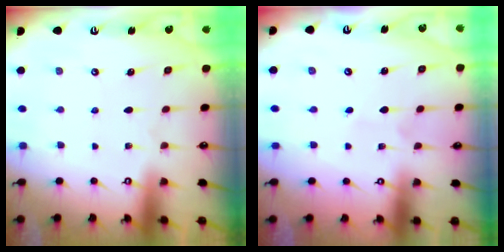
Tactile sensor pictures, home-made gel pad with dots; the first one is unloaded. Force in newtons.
{"total": 1.1, "press": 1.1, "slide": 0.1}